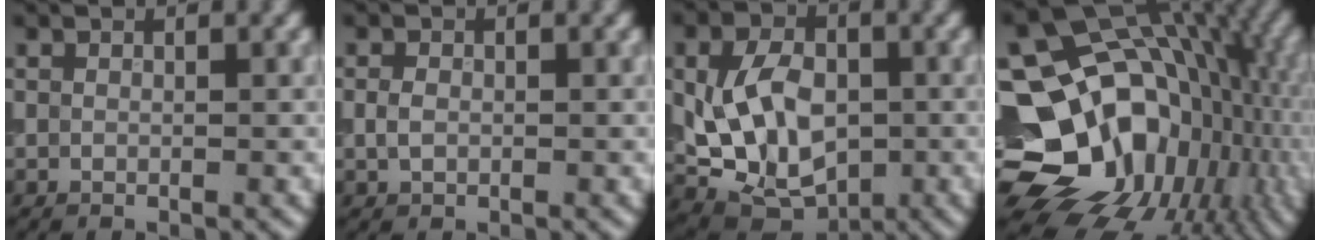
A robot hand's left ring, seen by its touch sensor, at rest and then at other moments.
{"total": 1.3, "force": [0.0, 1.0, 0.9], "torque": [-0.019, 0.000, -0.002]}
{"total": 8.4, "force": [-0.3, 5.7, 6.1], "torque": [-0.119, -0.008, -0.002]}
{"total": 21.1, "force": [-4.2, 16.9, 11.9], "torque": [-0.177, -0.017, -0.069]}